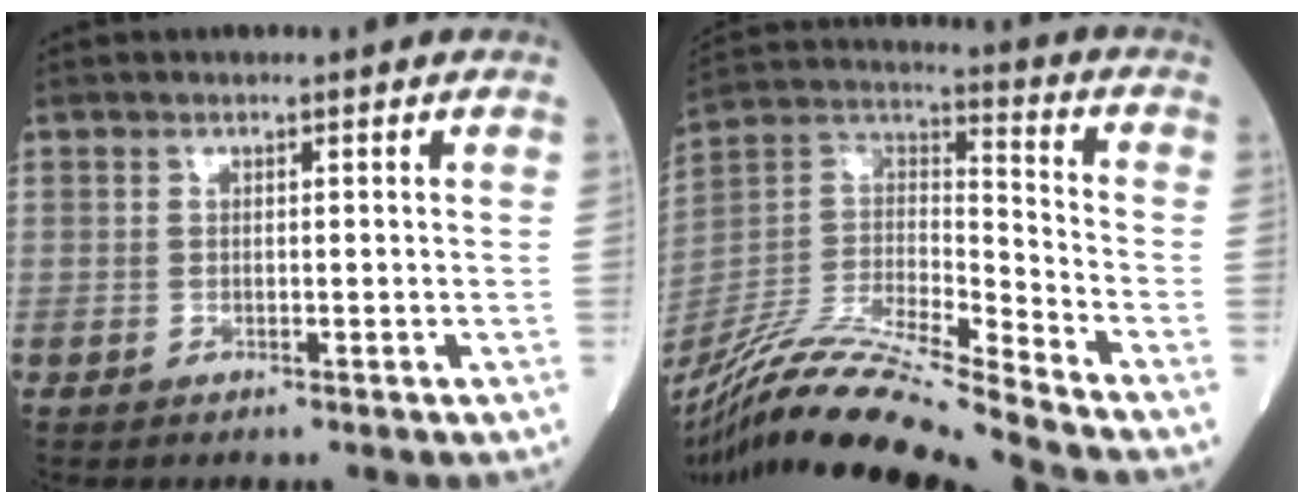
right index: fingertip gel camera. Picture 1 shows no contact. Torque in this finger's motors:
{"motor_torque": [0.49, -1.09, 0.46, 0.12]}